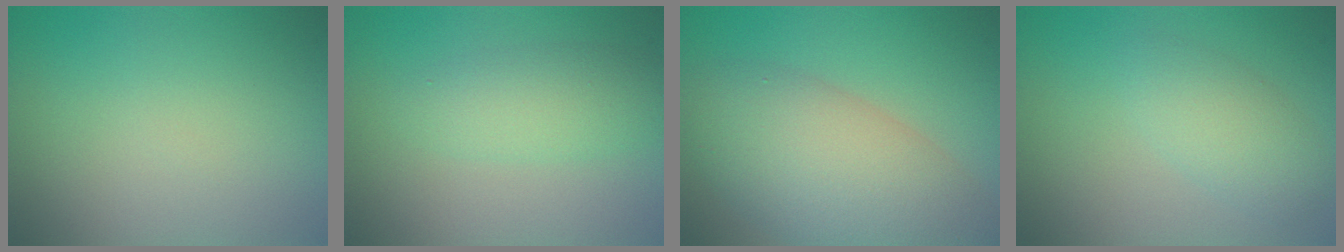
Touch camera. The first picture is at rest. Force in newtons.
{"total": 2.9, "press": 2.9, "slide": 0.1}
{"total": 8.9, "press": 8.8, "slide": 0.7}
{"total": 2.7, "press": 2.7, "slide": 0.1}